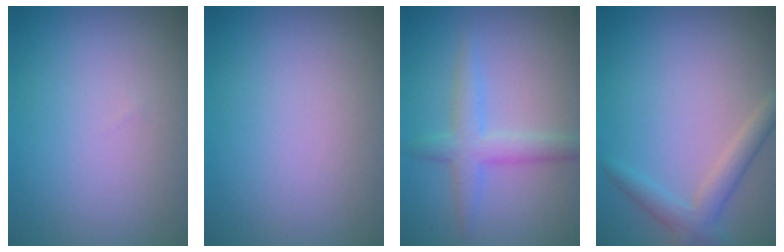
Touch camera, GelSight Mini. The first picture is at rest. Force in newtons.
{"total": 0.0}
{"total": 2.7, "press": 2.7, "slide": 0.1}
{"total": 2.6, "press": 2.6, "slide": 0.1}